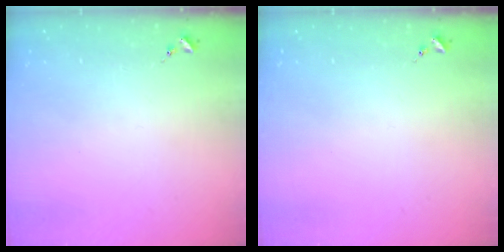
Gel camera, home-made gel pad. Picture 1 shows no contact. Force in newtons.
{"total": 0.0}